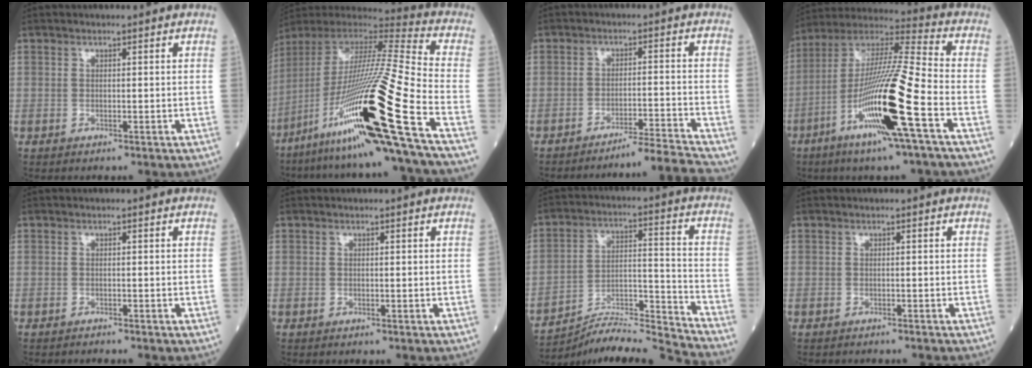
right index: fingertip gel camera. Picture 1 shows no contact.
{"total": 28.9, "force": [-12.6, -0.8, 26.0], "torque": [-0.473, -0.051, -0.234]}
{"total": 7.1, "force": [-6.5, -2.9, 0.5], "torque": [0.003, 0.005, -0.107]}
{"total": 19.0, "force": [-6.9, -0.1, 17.7], "torque": [-0.358, -0.019, -0.136]}
{"total": 0.8, "force": [-0.7, -0.2, 0.0], "torque": [-0.003, -0.001, -0.014]}
{"total": 0.0}
{"total": 15.3, "force": [-14.8, -3.0, 2.6], "torque": [-0.039, 0.027, -0.253]}
{"total": 2.0, "force": [-2.0, 0.1, 0.3], "torque": [-0.003, -0.002, -0.027]}